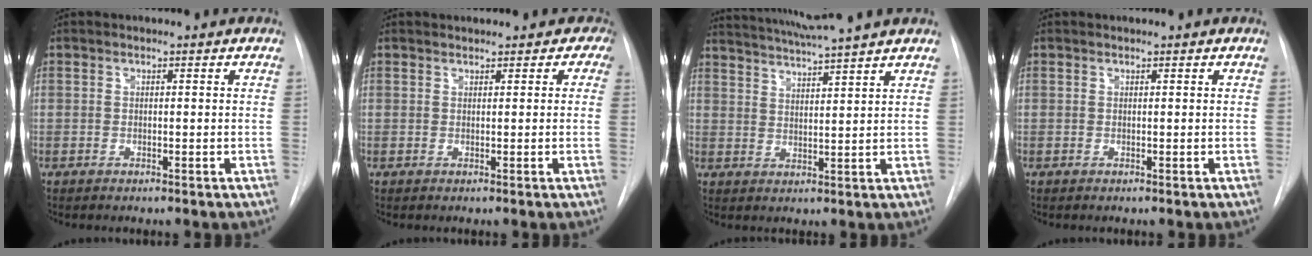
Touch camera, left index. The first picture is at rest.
{"total": 3.5, "force": [2.5, 2.2, 1.2], "torque": [0.009, 0.013, 0.025]}
{"total": 10.4, "force": [9.4, -1.6, 4.2], "torque": [-0.081, 0.013, 0.141]}
{"total": 0.0}